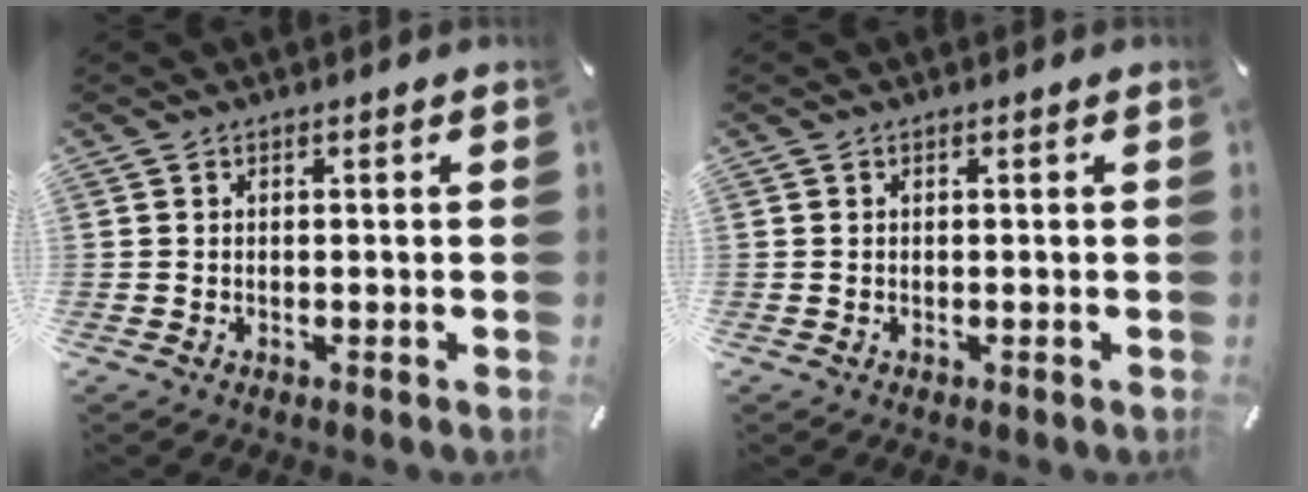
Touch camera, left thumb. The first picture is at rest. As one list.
[{"total": 0.0}]